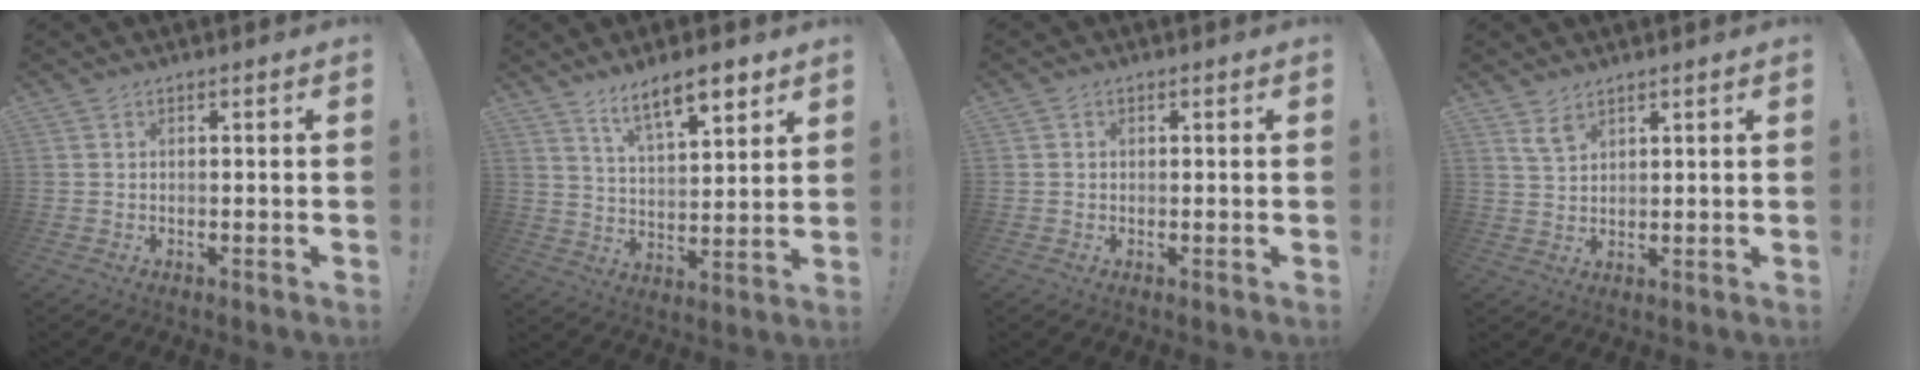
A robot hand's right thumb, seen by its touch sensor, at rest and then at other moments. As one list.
[{"total": 11.8, "force": [8.1, 3.7, 7.7], "torque": [-0.120, -0.040, 0.138]}, {"total": 0.8, "force": [0.0, 0.8, 0.2], "torque": [0.002, 0.000, -0.002]}, {"total": 4.8, "force": [3.4, 2.7, 2.0], "torque": [-0.030, -0.017, 0.066]}]